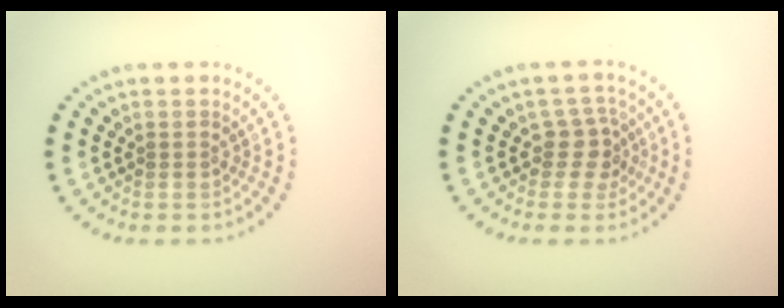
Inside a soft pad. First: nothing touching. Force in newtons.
{"total": 2.5, "press": 1.9, "slide": 1.6}